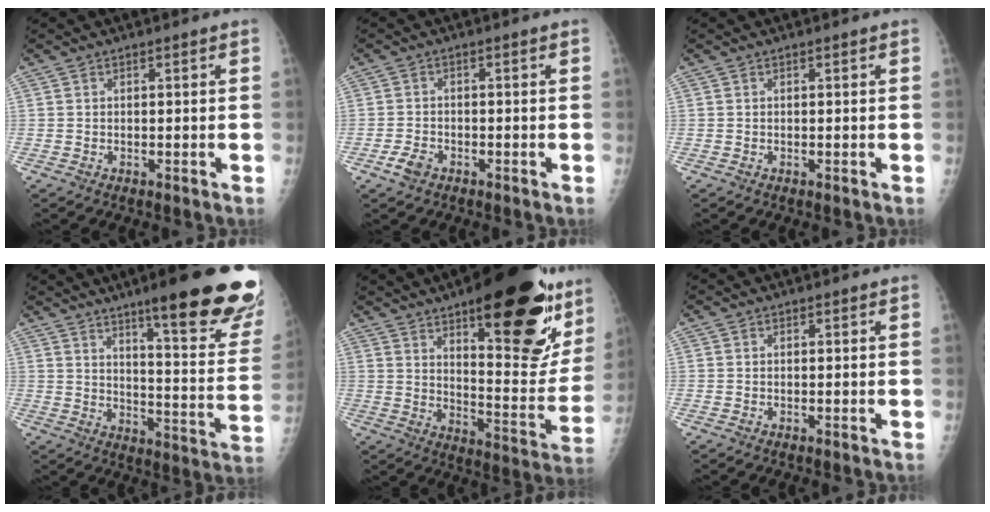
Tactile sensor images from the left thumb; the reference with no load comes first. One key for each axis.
{"total": 2.7, "fx": -1.6, "fy": 1.6, "fz": 1.5, "tx": -0.031, "ty": 0.008, "tz": -0.028}
{"total": 0.0}
{"total": 25.2, "fx": 16.2, "fy": 3.8, "fz": 18.9, "tx": -0.215, "ty": -0.078, "tz": 0.221}
{"total": 29.6, "fx": 15.9, "fy": 9.5, "fz": 23.1, "tx": -0.268, "ty": -0.062, "tz": 0.229}
{"total": 0.0}